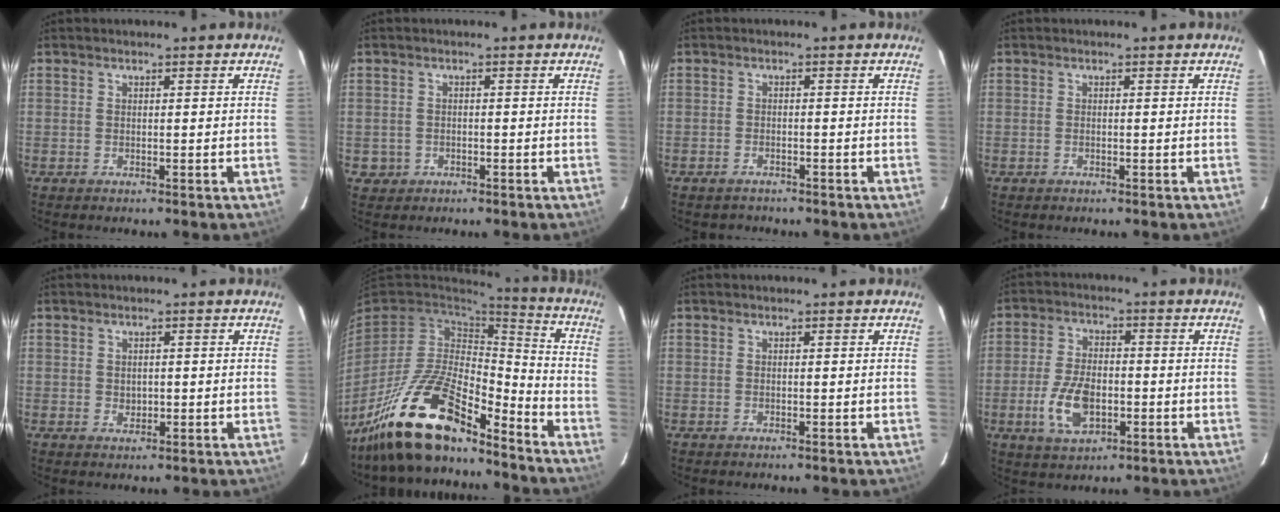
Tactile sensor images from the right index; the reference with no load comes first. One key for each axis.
{"total": 2.4, "fx": -0.7, "fy": 2.3, "fz": 0.2, "tx": -0.009, "ty": 0.003, "tz": -0.005}
{"total": 1.8, "fx": -1.5, "fy": 1.0, "fz": 0.1, "tx": -0.005, "ty": 0.003, "tz": -0.024}
{"total": 0.0}
{"total": 1.5, "fx": 0.0, "fy": 1.4, "fz": 0.6, "tx": -0.007, "ty": 0.001, "tz": 0.002}
{"total": 19.7, "fx": -14.9, "fy": 6.0, "fz": 11.4, "tx": -0.239, "ty": -0.020, "tz": -0.275}
{"total": 0.0}
{"total": 9.5, "fx": -2.8, "fy": 5.2, "fz": 7.4, "tx": -0.156, "ty": -0.004, "tz": -0.045}